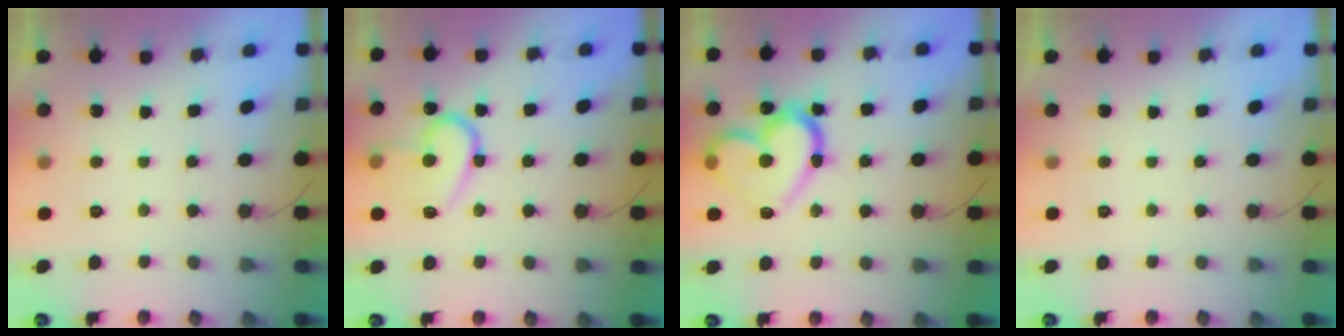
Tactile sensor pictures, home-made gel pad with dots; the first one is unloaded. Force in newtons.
{"total": 14.5, "press": 14.4, "slide": 1.6}
{"total": 18.6, "press": 18.6, "slide": 1.5}
{"total": 0.0}